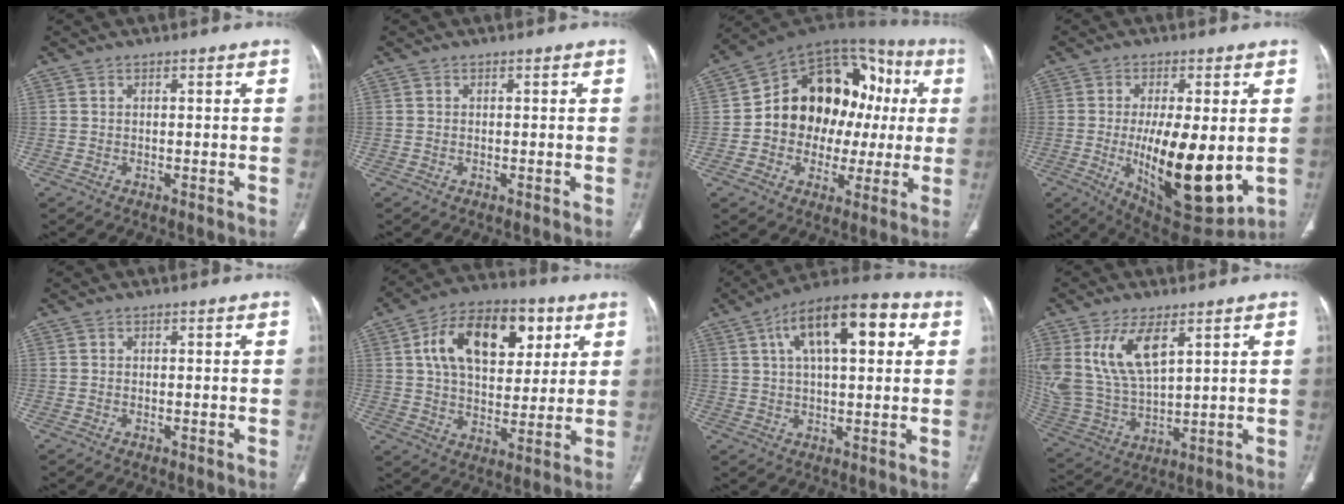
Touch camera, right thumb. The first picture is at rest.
{"total": 0.0}
{"total": 23.2, "force": [1.4, 16.7, 16.0], "torque": [-0.188, 0.052, 0.026]}
{"total": 18.7, "force": [-2.1, 7.1, 17.2], "torque": [-0.267, -0.033, -0.011]}
{"total": 0.0}
{"total": 18.7, "force": [6.7, 10.7, 13.8], "torque": [-0.190, -0.004, 0.106]}
{"total": 16.4, "force": [5.4, 7.0, 13.8], "torque": [-0.200, 0.020, 0.078]}
{"total": 15.2, "force": [6.7, 7.4, 11.5], "torque": [-0.232, -0.023, 0.147]}